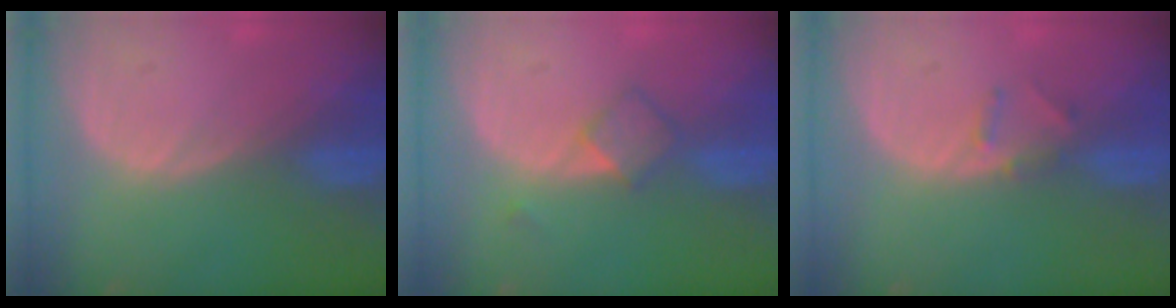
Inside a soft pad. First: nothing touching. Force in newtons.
{"total": 3.1, "press": 3.1, "slide": 0.2}
{"total": 1.9, "press": 1.7, "slide": 0.9}